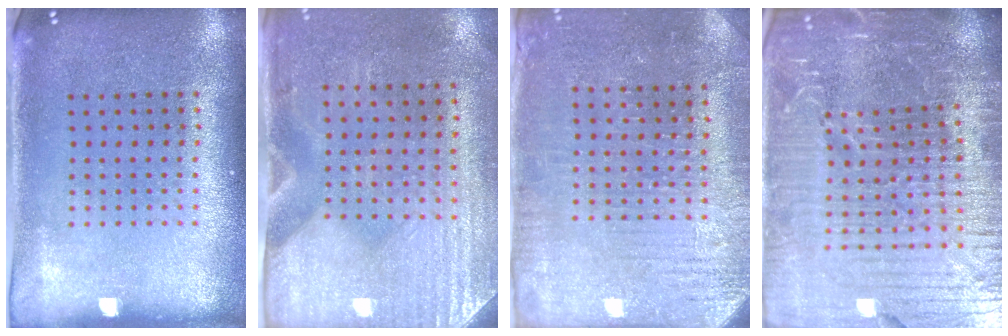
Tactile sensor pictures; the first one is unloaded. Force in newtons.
{"total": 2.9, "press": 2.5, "slide": 1.5}
{"total": 3.0, "press": 2.9, "slide": 0.6}
{"total": 7.1, "press": 6.2, "slide": 3.5}